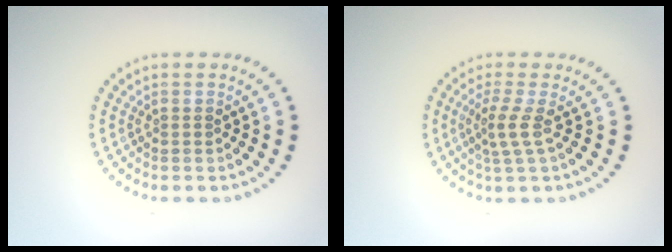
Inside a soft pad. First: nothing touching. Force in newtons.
{"total": 2.1, "press": 1.4, "slide": 1.6}